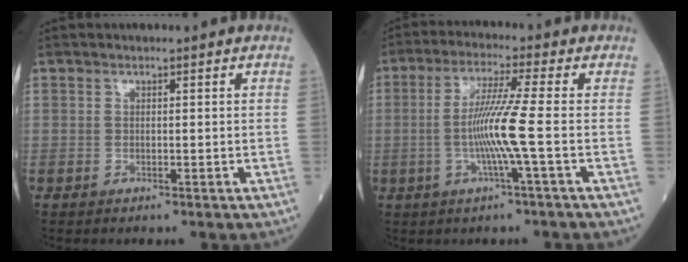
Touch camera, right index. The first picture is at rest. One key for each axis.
{"total": 8.0, "fx": -1.2, "fy": -1.6, "fz": 7.8, "tx": -0.157, "ty": -0.004, "tz": -0.026}